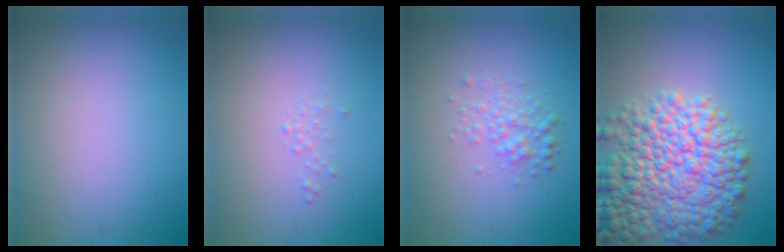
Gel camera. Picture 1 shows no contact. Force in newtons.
{"total": 0.5, "press": 0.5, "slide": 0.0}
{"total": 2.1, "press": 2.1, "slide": 0.0}
{"total": 10.5, "press": 10.5, "slide": 0.5}